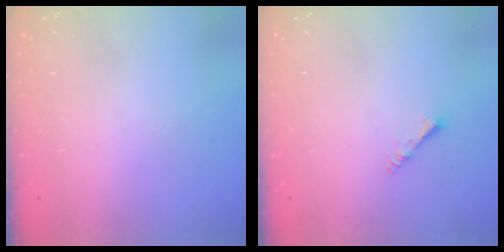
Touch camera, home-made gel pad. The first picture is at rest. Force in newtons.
{"total": 1.4, "press": 1.4, "slide": 0.3}